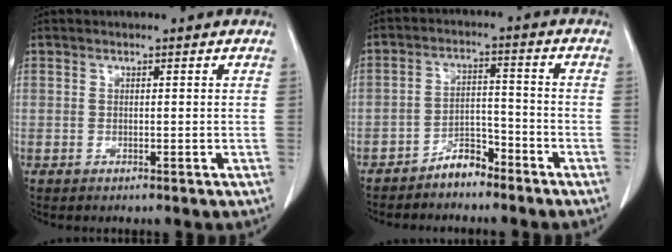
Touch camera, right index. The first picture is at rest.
{"total": 4.6, "force": [-3.9, 1.7, 1.7], "torque": [-0.025, 0.008, -0.069]}